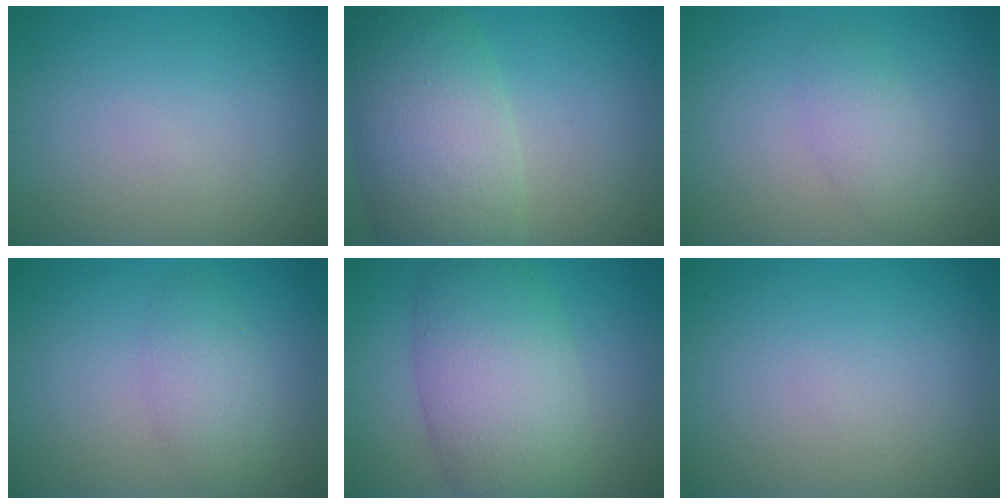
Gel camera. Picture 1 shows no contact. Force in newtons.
{"total": 9.7, "press": 9.6, "slide": 0.5}
{"total": 2.2, "press": 2.2, "slide": 0.1}
{"total": 2.7, "press": 2.7, "slide": 0.0}
{"total": 8.8, "press": 8.8, "slide": 0.5}
{"total": 0.0}